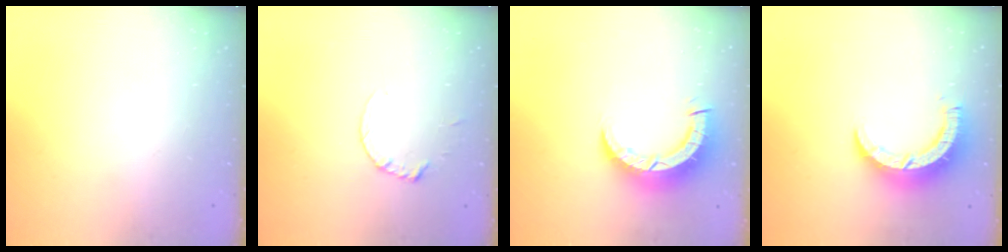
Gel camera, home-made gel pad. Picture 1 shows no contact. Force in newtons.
{"total": 1.8, "press": 1.7, "slide": 0.2}
{"total": 8.6, "press": 8.5, "slide": 0.9}
{"total": 9.3, "press": 9.3, "slide": 0.8}